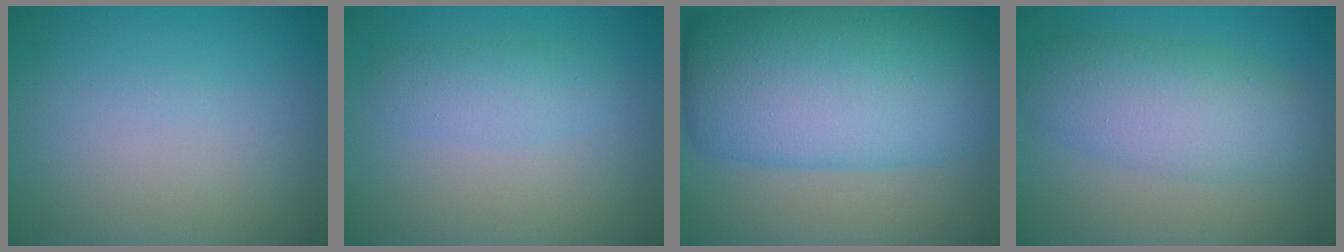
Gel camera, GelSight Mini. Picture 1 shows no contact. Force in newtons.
{"total": 2.3, "press": 2.3, "slide": 0.0}
{"total": 12.9, "press": 12.9, "slide": 0.1}
{"total": 5.5, "press": 5.5, "slide": 0.1}